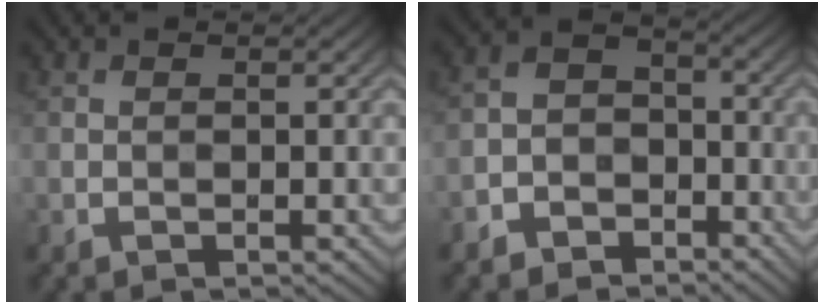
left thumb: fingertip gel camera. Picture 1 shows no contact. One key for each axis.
{"total": 6.1, "fx": -3.9, "fy": 4.1, "fz": 2.1, "tx": -0.042, "ty": -0.001, "tz": -0.081}